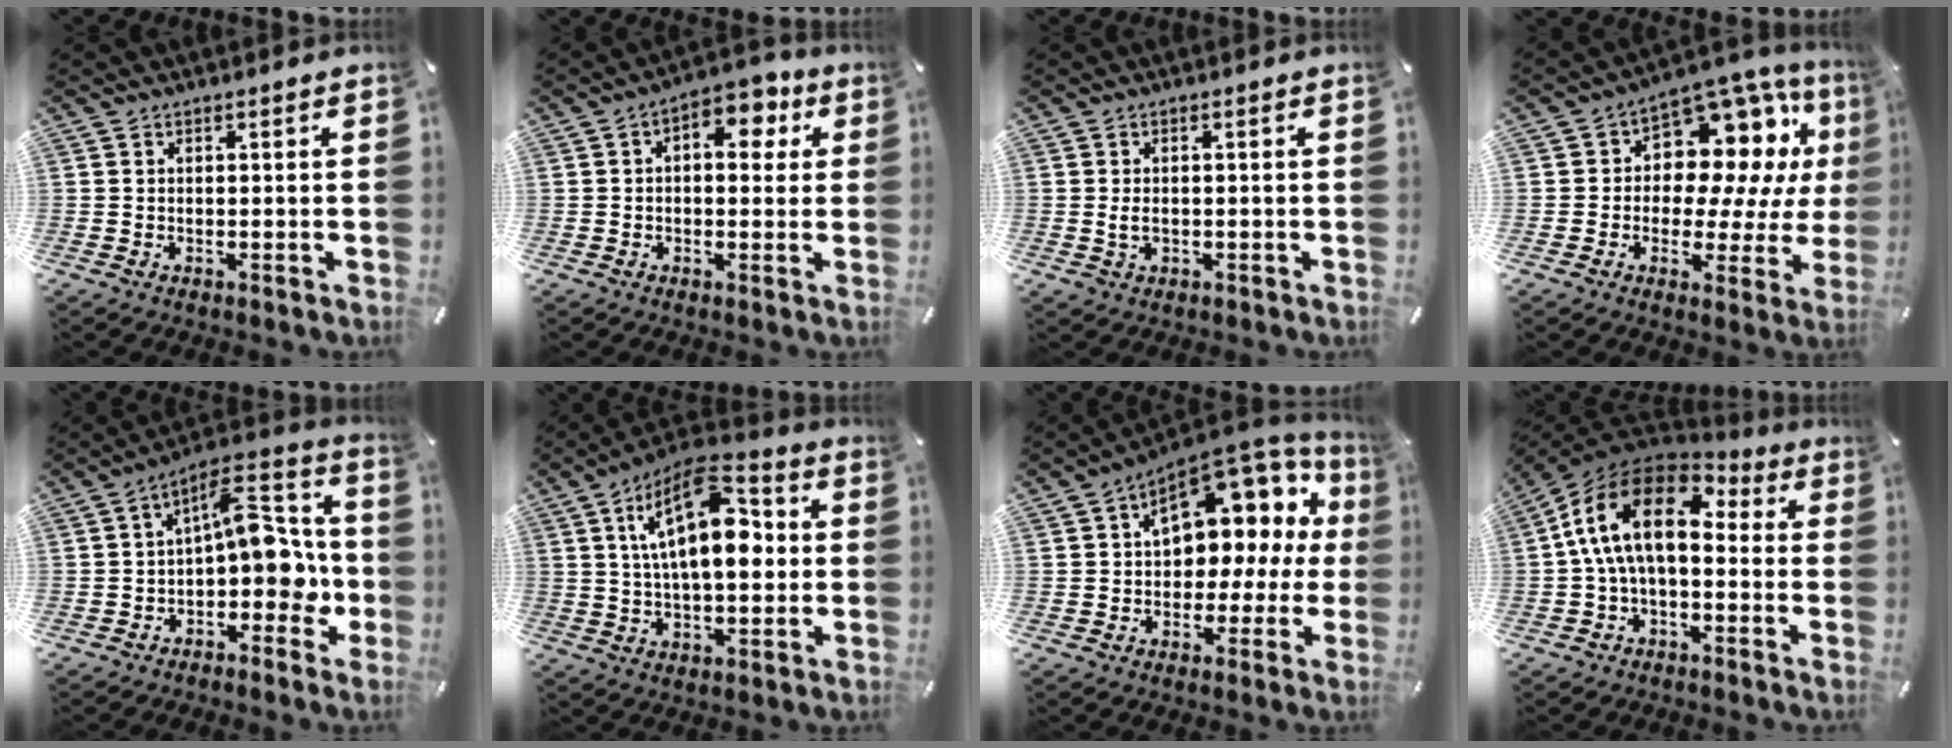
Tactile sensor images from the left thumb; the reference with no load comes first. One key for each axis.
{"total": 7.0, "fx": 2.6, "fy": 4.2, "fz": 5.0, "tx": -0.057, "ty": -0.015, "tz": 0.036}
{"total": 2.1, "fx": -0.3, "fy": 1.4, "fz": 1.6, "tx": -0.029, "ty": 0.003, "tz": -0.004}
{"total": 13.1, "fx": 5.4, "fy": 9.0, "fz": 7.8, "tx": -0.117, "ty": -0.055, "tz": 0.099}
{"total": 12.4, "fx": 1.0, "fy": 7.5, "fz": 9.8, "tx": -0.109, "ty": -0.020, "tz": 0.020}
{"total": 17.2, "fx": 4.0, "fy": 9.0, "fz": 14.1, "tx": -0.246, "ty": -0.011, "tz": 0.065}
{"total": 12.9, "fx": 6.2, "fy": 8.4, "fz": 7.5, "tx": -0.089, "ty": -0.052, "tz": 0.107}
{"total": 15.9, "fx": 2.2, "fy": 9.3, "fz": 12.6, "tx": -0.268, "ty": 0.012, "tz": 0.032}